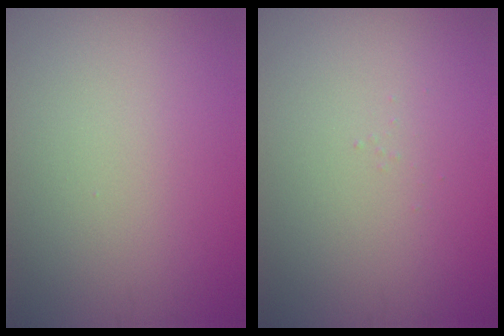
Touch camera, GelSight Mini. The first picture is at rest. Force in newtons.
{"total": 0.0}